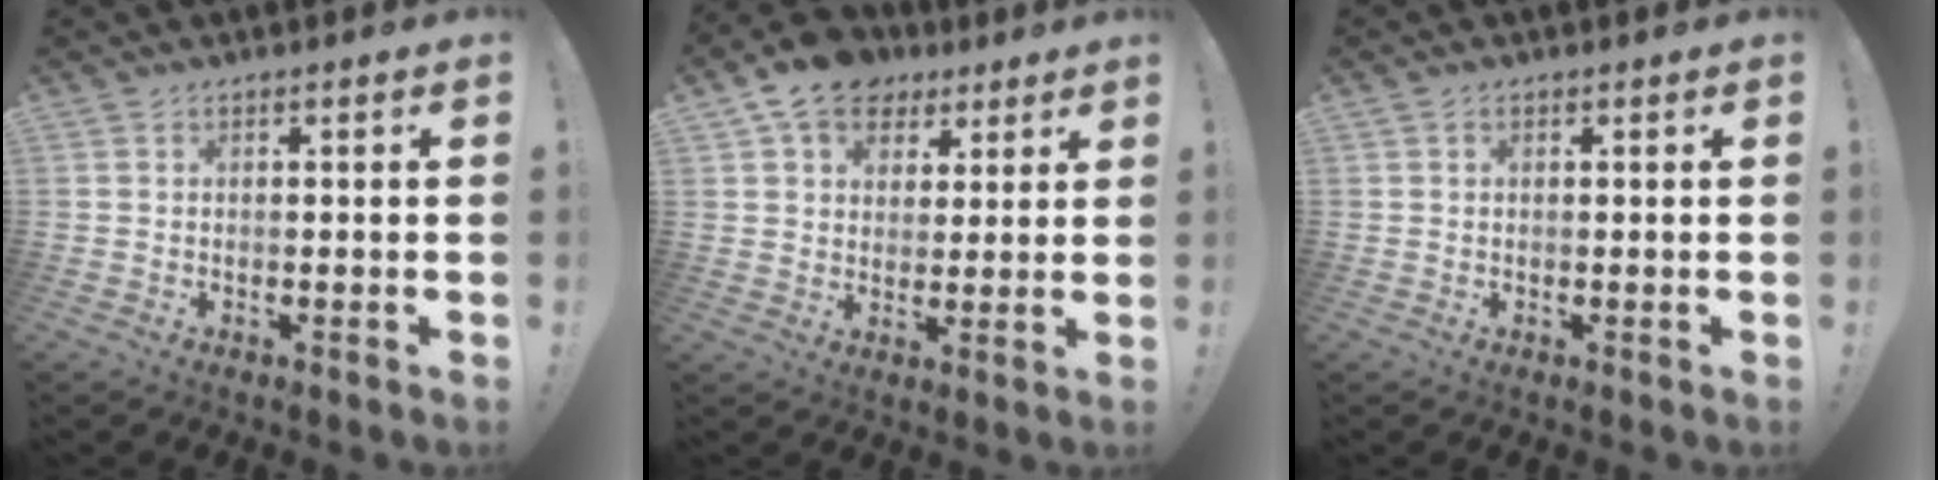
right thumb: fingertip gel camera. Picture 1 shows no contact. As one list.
[{"total": 13.0, "force": [7.6, 9.1, 5.4], "torque": [-0.085, -0.037, 0.145]}, {"total": 0.7, "force": [0.4, 0.6, 0.3], "torque": [0.002, 0.000, 0.005]}]